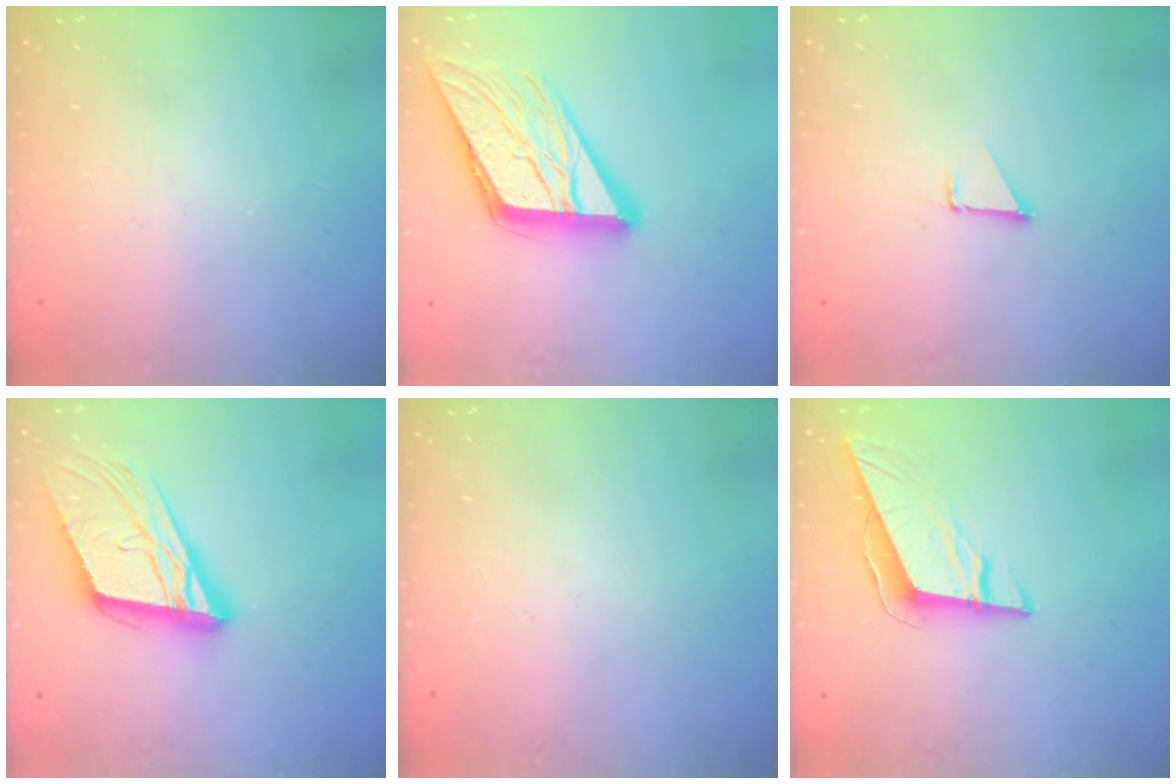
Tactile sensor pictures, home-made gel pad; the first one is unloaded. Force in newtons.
{"total": 17.4, "press": 17.3, "slide": 1.3}
{"total": 1.5, "press": 1.5, "slide": 0.1}
{"total": 17.6, "press": 17.4, "slide": 2.6}
{"total": 0.0}
{"total": 9.6, "press": 9.5, "slide": 1.0}